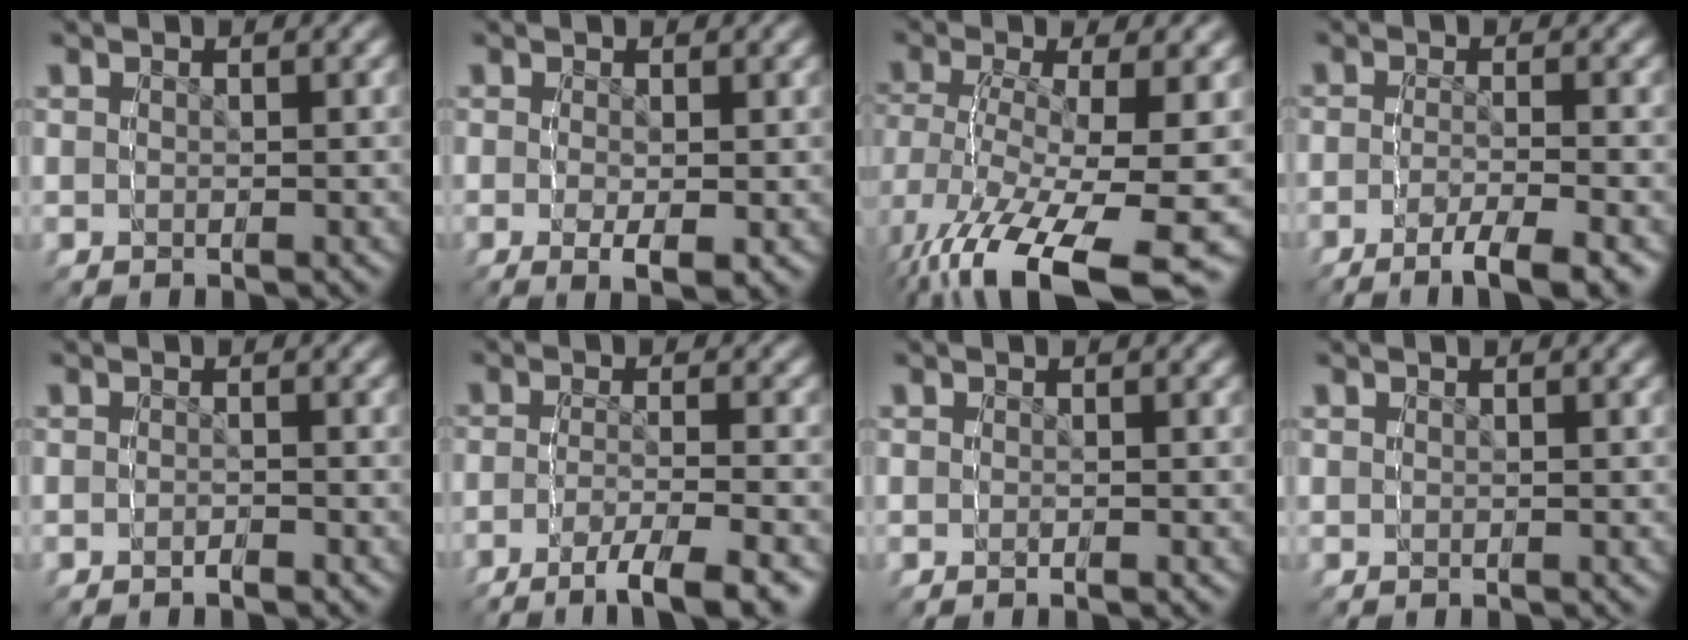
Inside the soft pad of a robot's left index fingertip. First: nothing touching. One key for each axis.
{"total": 1.3, "fx": 0.7, "fy": -1.1, "fz": -0.3, "tx": 0.016, "ty": 0.009, "tz": 0.010}
{"total": 6.4, "fx": -2.1, "fy": 3.5, "fz": 5.0, "tx": -0.091, "ty": -0.011, "tz": -0.016}
{"total": 3.6, "fx": -3.0, "fy": -2.0, "fz": 0.3, "tx": 0.007, "ty": 0.006, "tz": -0.054}
{"total": 2.0, "fx": -1.3, "fy": -1.4, "fz": -0.6, "tx": -0.002, "ty": -0.003, "tz": -0.014}
{"total": 3.9, "fx": -3.4, "fy": -1.4, "fz": 1.1, "tx": -0.011, "ty": 0.006, "tz": -0.059}
{"total": 0.7, "fx": -0.3, "fy": -0.6, "fz": -0.1, "tx": -0.002, "ty": 0.001, "tz": -0.004}
{"total": 0.0}